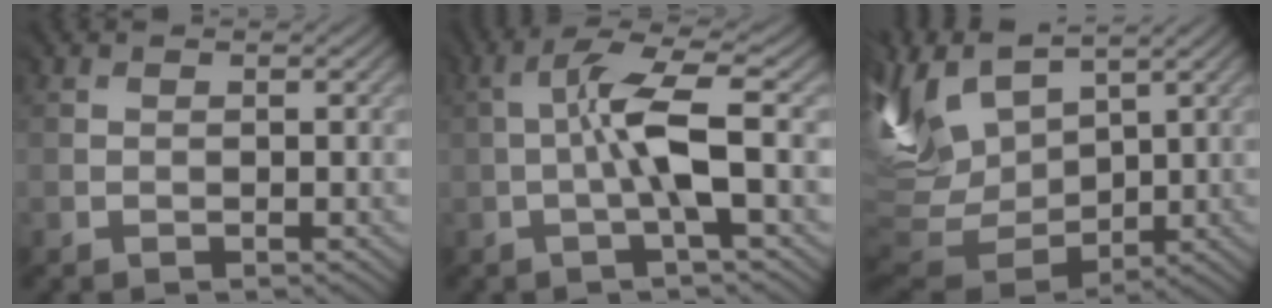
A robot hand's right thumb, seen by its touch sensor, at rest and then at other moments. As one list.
[{"total": 6.3, "force": [-0.6, 1.1, 6.2], "torque": [-0.113, 0.019, -0.020]}, {"total": 12.9, "force": [4.7, 8.6, 8.4], "torque": [-0.245, 0.022, 0.080]}]